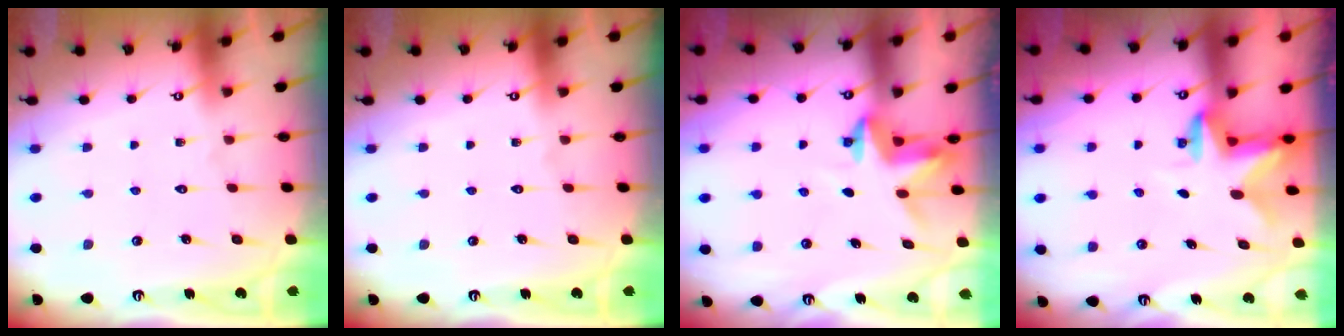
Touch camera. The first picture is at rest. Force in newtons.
{"total": 0.0}
{"total": 3.4, "press": 3.4, "slide": 0.1}
{"total": 2.7, "press": 2.6, "slide": 0.5}